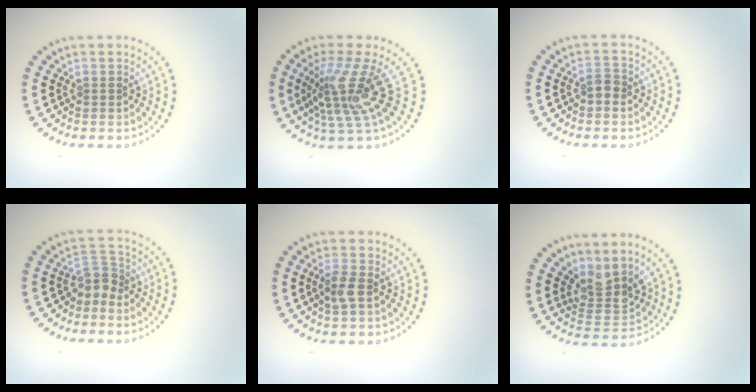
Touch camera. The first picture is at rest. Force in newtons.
{"total": 4.6, "press": 3.1, "slide": 3.5}
{"total": 1.2, "press": 1.2, "slide": 0.3}
{"total": 2.3, "press": 1.7, "slide": 1.5}
{"total": 2.2, "press": 2.1, "slide": 0.5}
{"total": 3.3, "press": 2.6, "slide": 2.0}